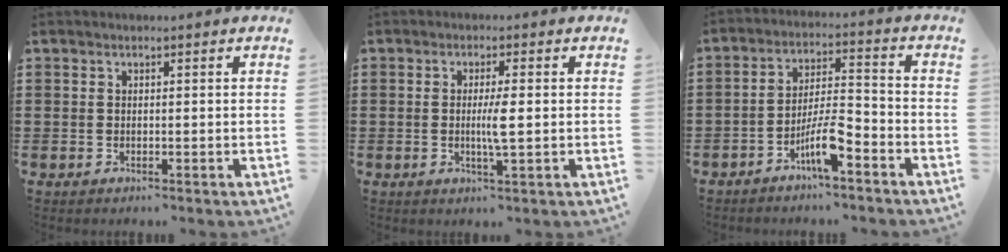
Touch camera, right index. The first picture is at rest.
{"total": 3.8, "force": [-0.2, 0.2, 3.8], "torque": [-0.068, -0.005, -0.006]}
{"total": 7.2, "force": [-4.4, 1.6, 5.5], "torque": [-0.109, 0.003, -0.082]}